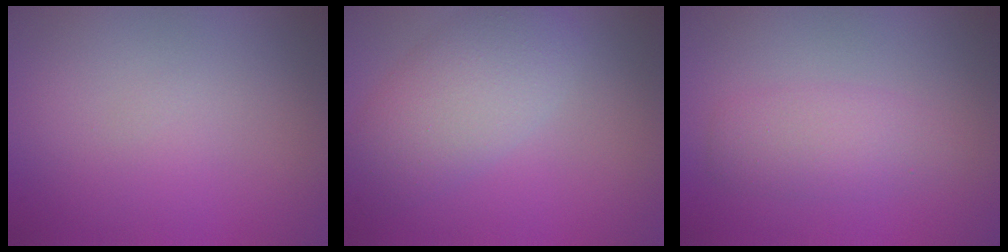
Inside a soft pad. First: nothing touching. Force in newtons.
{"total": 5.4, "press": 5.4, "slide": 0.2}
{"total": 2.9, "press": 2.9, "slide": 0.1}